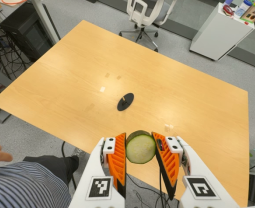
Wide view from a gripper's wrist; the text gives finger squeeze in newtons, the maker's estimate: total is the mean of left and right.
{"total": 11.4, "left": 10.5, "right": 12.2}